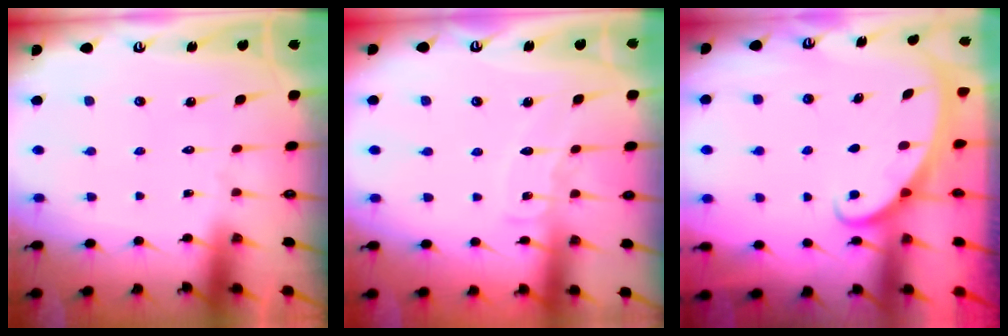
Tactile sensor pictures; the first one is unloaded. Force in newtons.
{"total": 6.4, "press": 6.4, "slide": 0.6}
{"total": 2.1, "press": 2.1, "slide": 0.1}